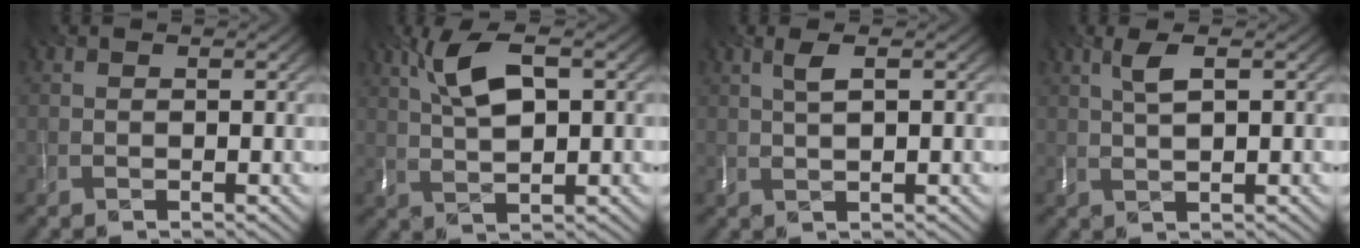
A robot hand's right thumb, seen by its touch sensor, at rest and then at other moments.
{"total": 6.9, "force": [2.4, 2.2, 6.1], "torque": [-0.133, 0.010, 0.050]}
{"total": 2.2, "force": [0.8, 0.1, 2.1], "torque": [-0.048, 0.007, 0.018]}
{"total": 2.8, "force": [1.1, 0.3, 2.6], "torque": [-0.061, 0.006, 0.025]}